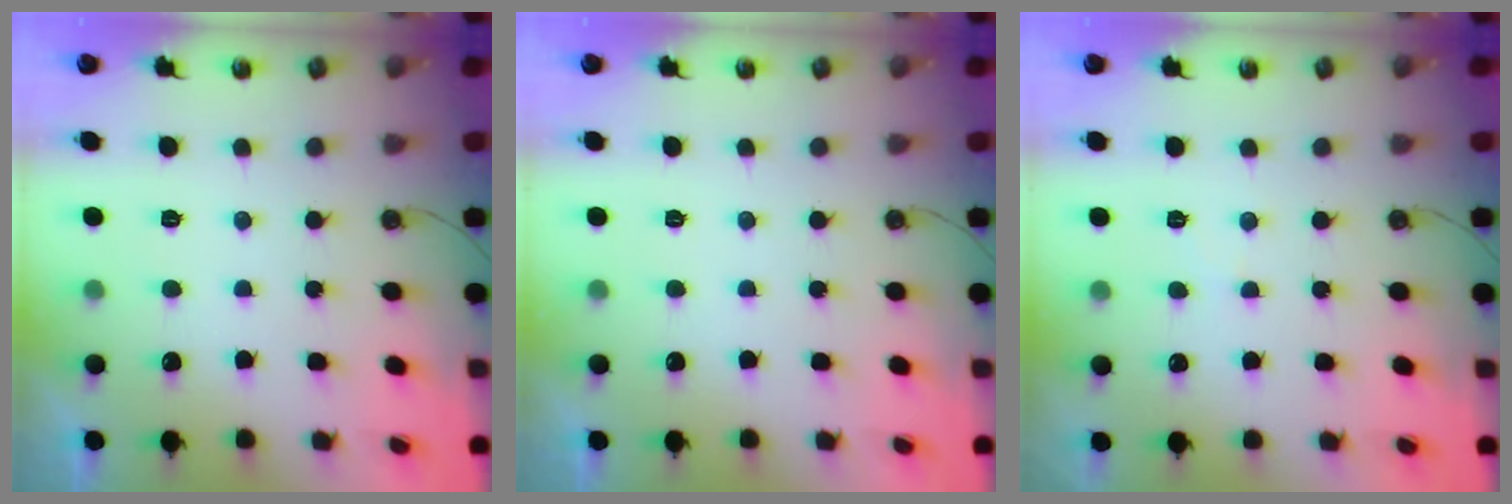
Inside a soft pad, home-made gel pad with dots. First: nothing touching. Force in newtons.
{"total": 0.0}
{"total": 4.1, "press": 4.0, "slide": 0.6}